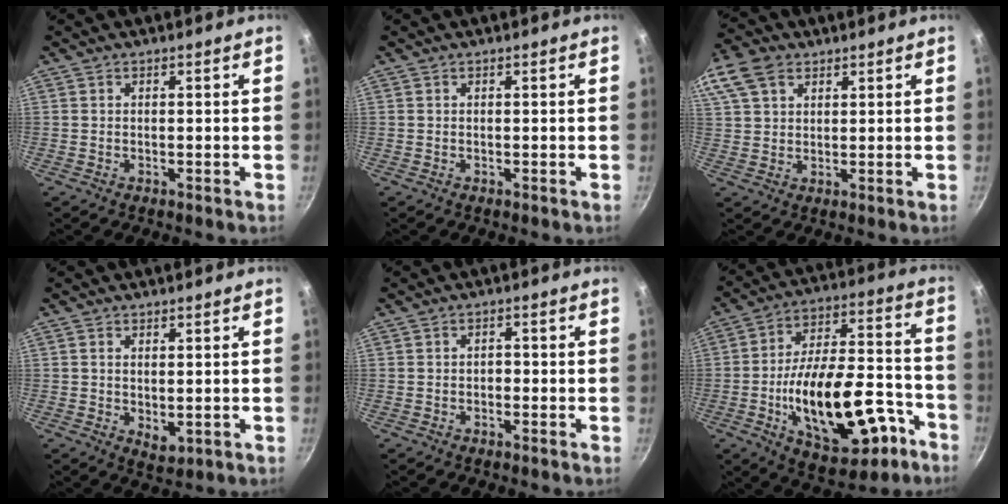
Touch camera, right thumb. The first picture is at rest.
{"total": 0.0}
{"total": 12.3, "force": [6.2, 8.4, 6.4], "torque": [-0.141, 0.023, 0.118]}
{"total": 3.2, "force": [0.5, 1.8, 2.5], "torque": [-0.038, -0.008, 0.011]}
{"total": 1.1, "force": [-0.5, 0.8, 0.6], "torque": [-0.005, 0.007, -0.008]}
{"total": 24.9, "force": [-9.1, 12.3, 19.7], "torque": [-0.280, 0.068, -0.117]}